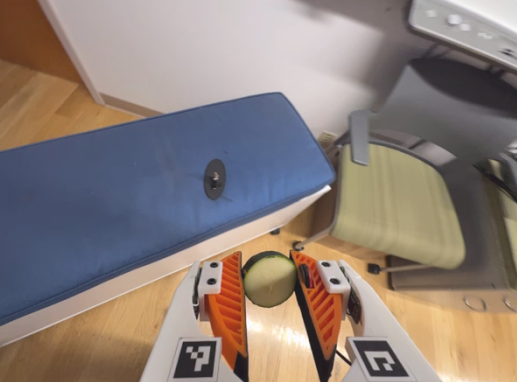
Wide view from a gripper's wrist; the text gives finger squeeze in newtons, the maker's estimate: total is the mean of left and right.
{"total": 10.1, "left": 10.3, "right": 10.0}